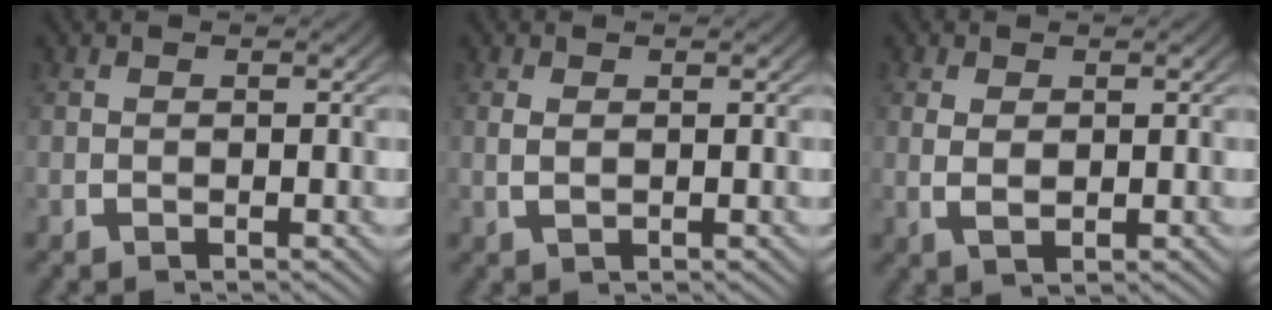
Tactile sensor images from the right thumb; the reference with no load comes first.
{"total": 0.9, "force": [0.3, 0.4, 0.7], "torque": [-0.021, -0.005, 0.012]}
{"total": 1.7, "force": [0.4, 0.9, 1.4], "torque": [-0.033, -0.010, 0.017]}